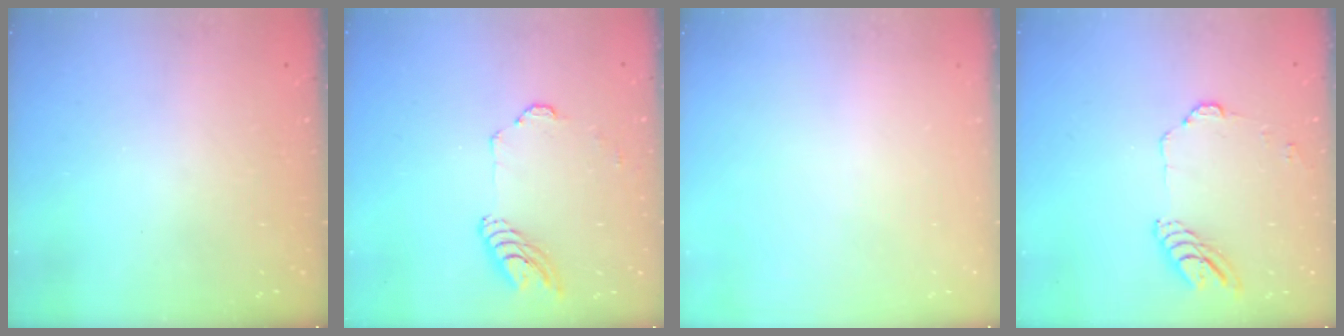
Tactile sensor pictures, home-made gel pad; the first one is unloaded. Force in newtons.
{"total": 9.8, "press": 9.7, "slide": 0.7}
{"total": 0.0}
{"total": 8.4, "press": 8.4, "slide": 0.3}